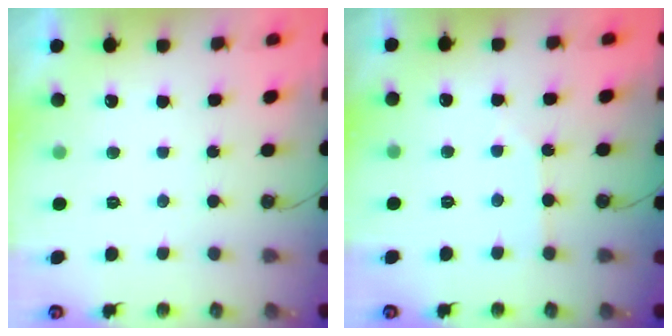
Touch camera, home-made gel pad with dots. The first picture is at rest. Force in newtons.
{"total": 2.6, "press": 2.6, "slide": 0.5}